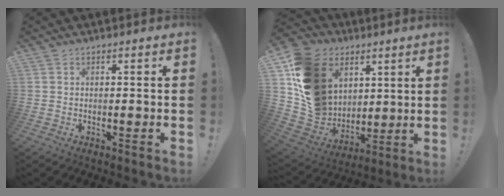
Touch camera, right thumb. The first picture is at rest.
{"total": 19.2, "force": [6.3, 16.0, 8.6], "torque": [-0.145, -0.031, 0.148]}